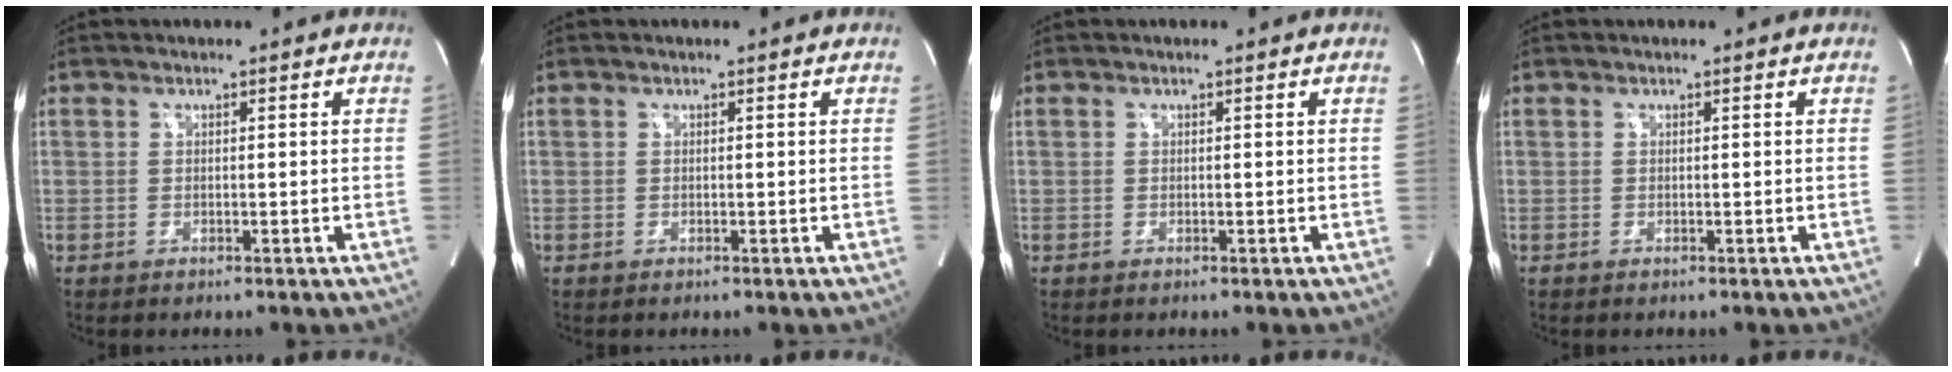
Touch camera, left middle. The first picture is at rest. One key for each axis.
{"total": 0.0}
{"total": 0.0}
{"total": 0.0}